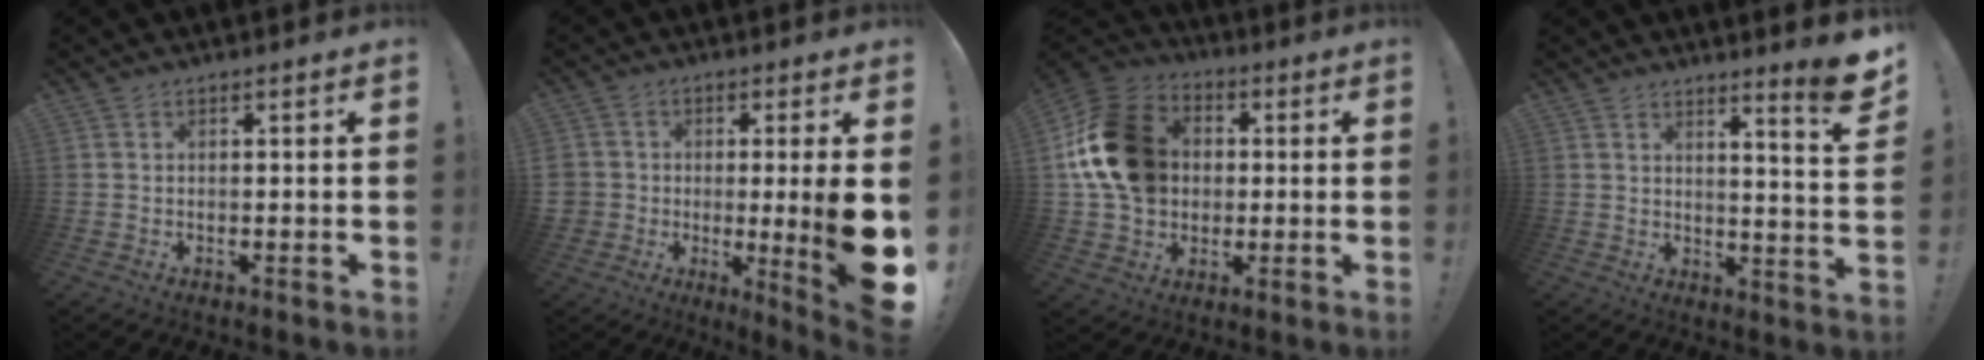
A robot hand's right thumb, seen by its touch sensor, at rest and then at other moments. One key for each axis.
{"total": 10.7, "fx": -1.0, "fy": 3.3, "fz": 10.2, "tx": -0.140, "ty": -0.011, "tz": -0.009}
{"total": 18.8, "fx": 2.2, "fy": 15.2, "fz": 10.8, "tx": -0.184, "ty": 0.016, "tz": 0.051}
{"total": 8.4, "fx": 5.8, "fy": -0.4, "fz": 6.0, "tx": -0.075, "ty": -0.052, "tz": 0.089}